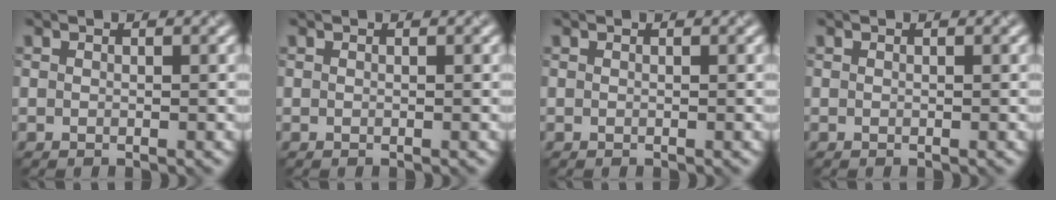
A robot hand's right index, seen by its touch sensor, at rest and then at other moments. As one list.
[{"total": 0.0}, {"total": 0.0}, {"total": 0.0}]